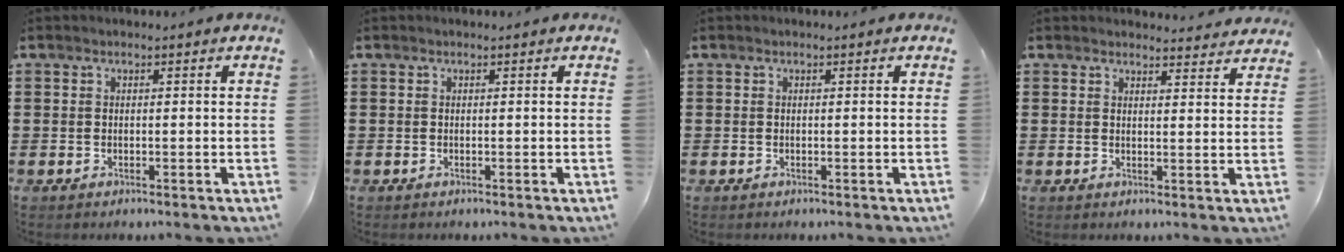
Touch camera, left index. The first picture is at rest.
{"total": 0.0}
{"total": 0.0}
{"total": 2.7, "force": [2.7, 0.3, 0.2], "torque": [-0.004, -0.011, 0.048]}